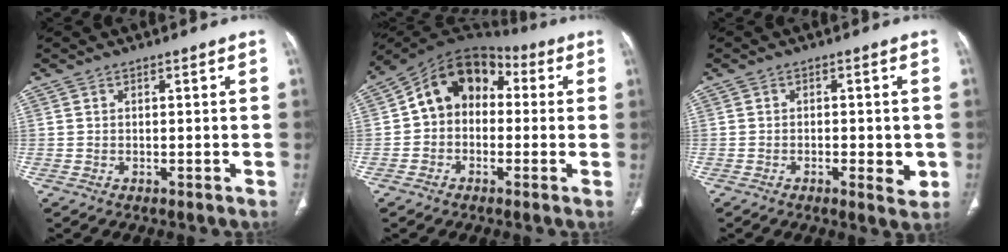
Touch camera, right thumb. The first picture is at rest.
{"total": 12.1, "force": [0.9, 9.4, 7.6], "torque": [-0.093, 0.047, -0.001]}
{"total": 4.3, "force": [-1.1, 1.7, 3.8], "torque": [-0.047, -0.005, -0.013]}